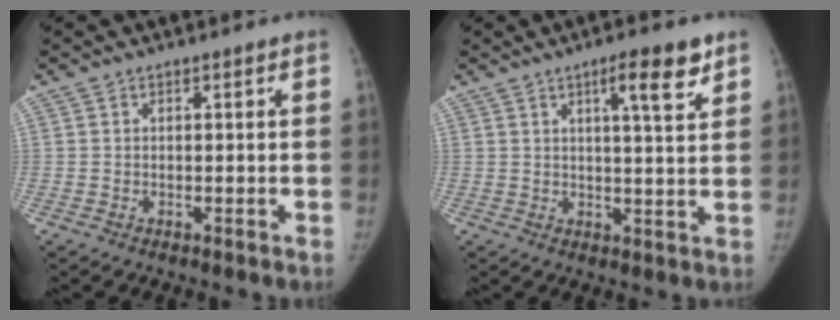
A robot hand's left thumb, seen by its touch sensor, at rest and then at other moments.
{"total": 7.2, "force": [4.1, 1.3, 5.8], "torque": [-0.079, -0.024, 0.060]}